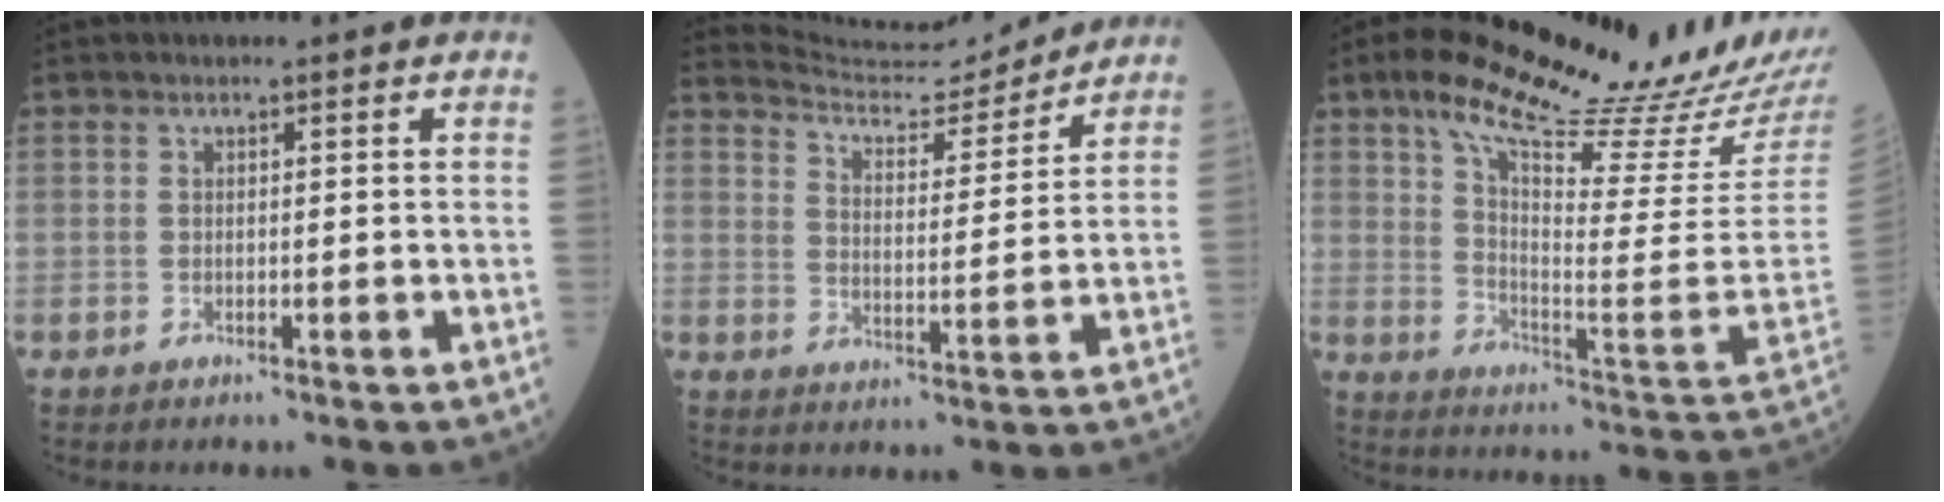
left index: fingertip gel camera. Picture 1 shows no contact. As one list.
[{"total": 10.6, "force": [10.6, 0.1, 0.3], "torque": [-0.016, -0.003, 0.167]}, {"total": 25.7, "force": [20.8, 2.7, 14.8], "torque": [-0.235, -0.042, 0.289]}]